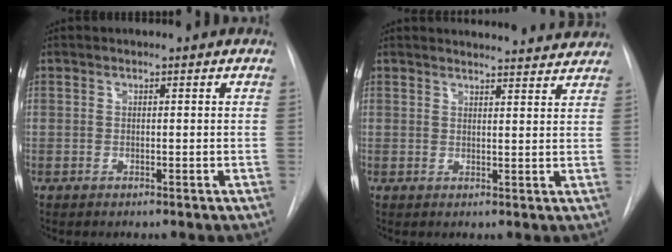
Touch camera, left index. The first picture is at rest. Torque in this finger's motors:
{"motor_torque": [0.80, -1.33, -0.07, 0.01]}